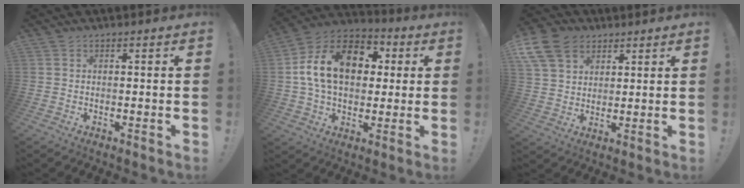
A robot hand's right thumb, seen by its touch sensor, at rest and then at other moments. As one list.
[{"total": 19.3, "force": [3.6, 13.6, 13.1], "torque": [-0.211, 0.009, 0.066]}, {"total": 12.3, "force": [6.5, 8.7, 5.7], "torque": [-0.117, -0.032, 0.131]}]